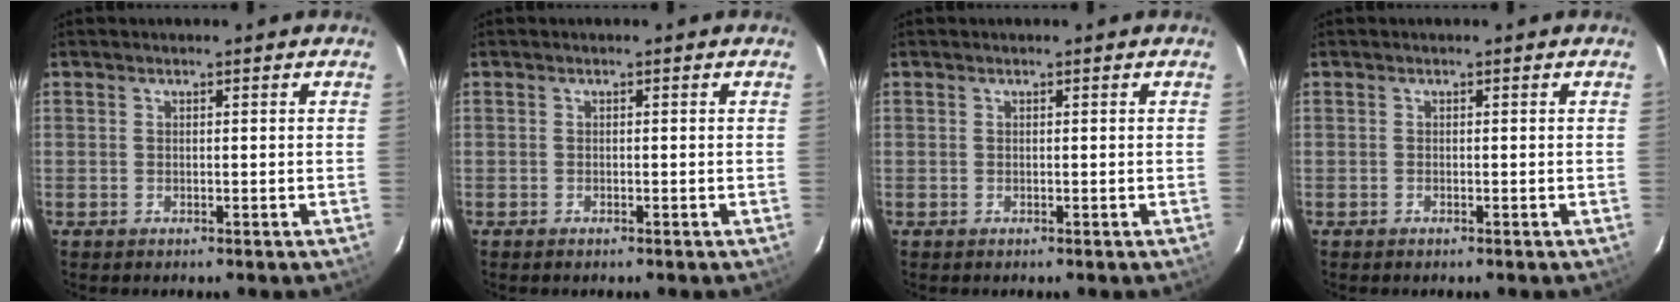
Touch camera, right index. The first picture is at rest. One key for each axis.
{"total": 0.5, "fx": -0.4, "fy": 0.2, "fz": 0.2, "tx": -0.004, "ty": -0.001, "tz": -0.009}
{"total": 0.0}
{"total": 0.0}